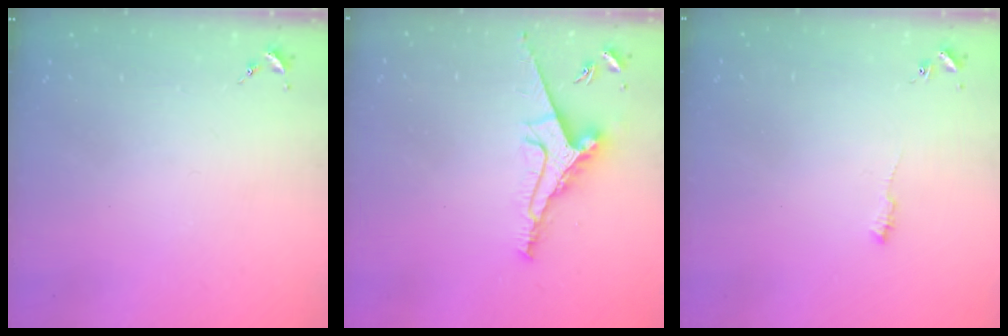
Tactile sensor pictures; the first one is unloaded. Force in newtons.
{"total": 9.9, "press": 9.9, "slide": 0.4}
{"total": 3.7, "press": 3.6, "slide": 0.5}